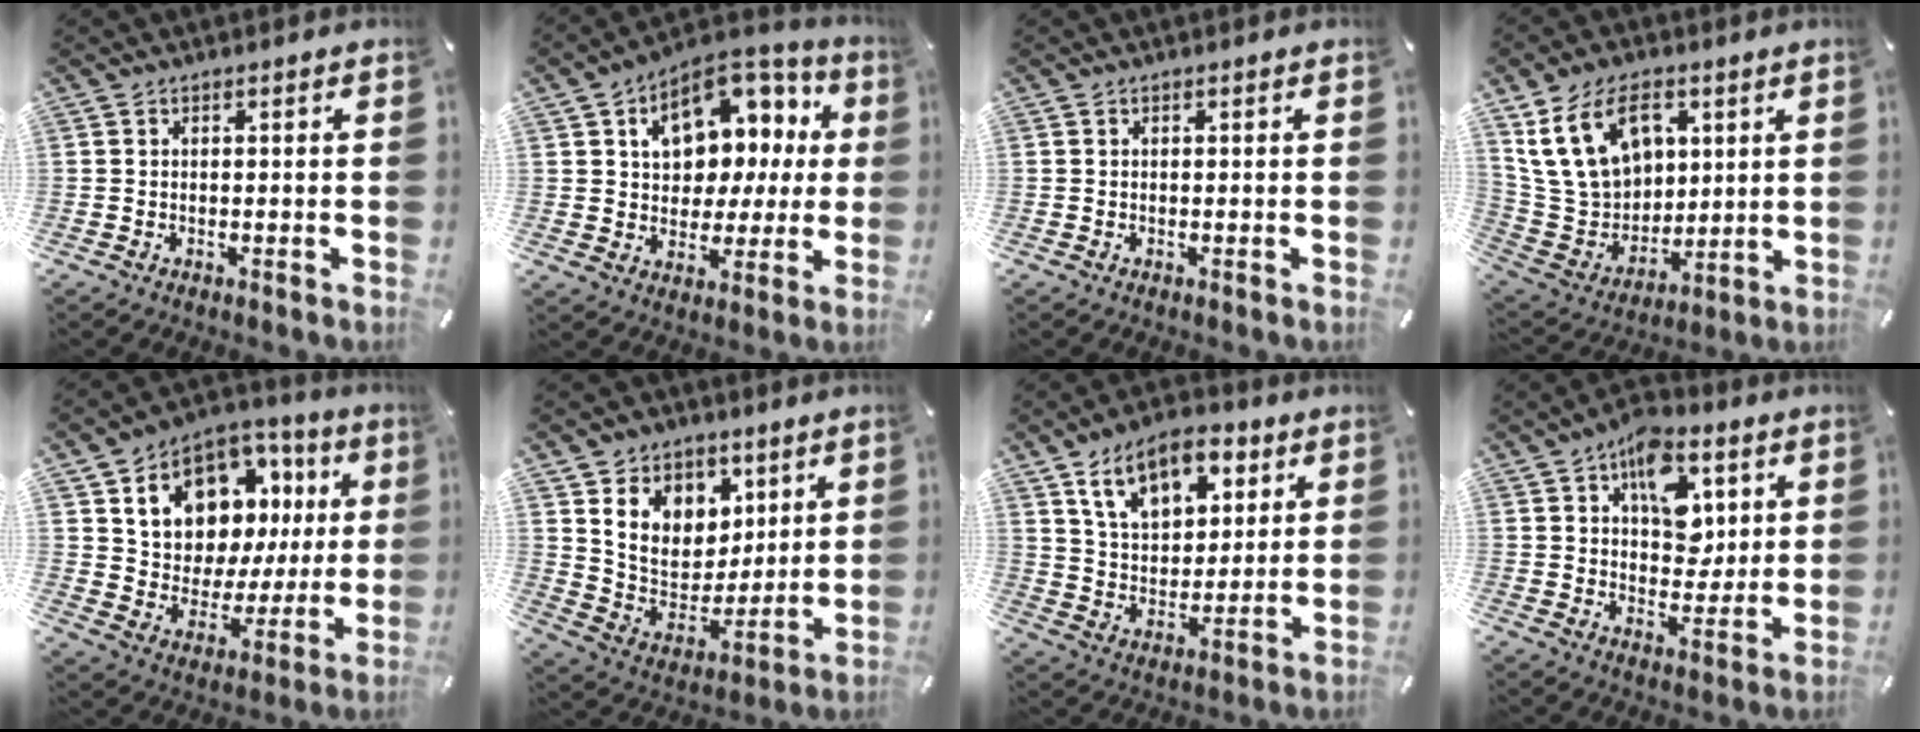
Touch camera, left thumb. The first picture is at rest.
{"total": 12.6, "force": [5.0, 9.5, 6.8], "torque": [-0.103, -0.033, 0.092]}
{"total": 0.0}
{"total": 17.1, "force": [7.7, 12.3, 9.1], "torque": [-0.182, -0.016, 0.149]}
{"total": 13.6, "force": [7.5, 10.0, 5.6], "torque": [-0.103, -0.059, 0.138]}
{"total": 11.7, "force": [5.1, 10.1, 2.9], "torque": [-0.060, -0.040, 0.105]}
{"total": 14.0, "force": [8.3, 8.9, 7.0], "torque": [-0.120, -0.031, 0.152]}
{"total": 13.3, "force": [5.3, 9.1, 8.0], "torque": [-0.109, -0.015, 0.095]}